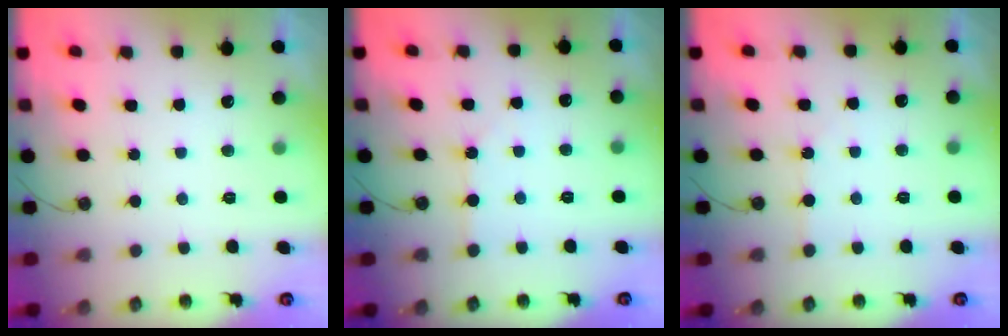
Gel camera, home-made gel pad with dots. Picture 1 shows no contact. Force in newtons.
{"total": 2.7, "press": 2.7, "slide": 0.3}
{"total": 1.9, "press": 1.8, "slide": 0.4}